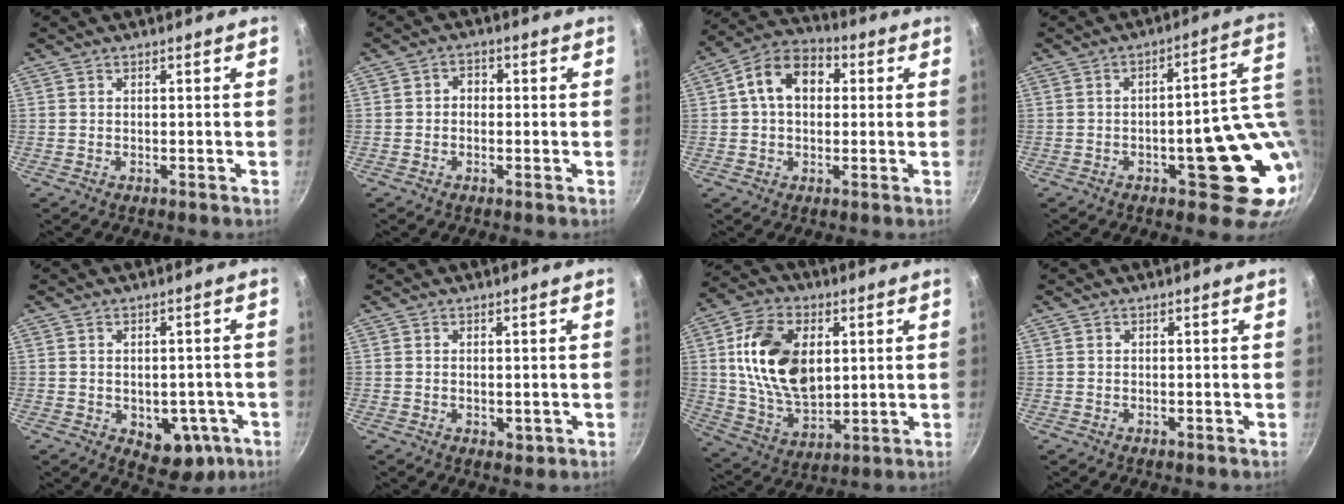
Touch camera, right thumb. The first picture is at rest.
{"total": 2.4, "force": [-0.4, 2.0, 1.3], "torque": [-0.008, 0.011, -0.011]}
{"total": 11.1, "force": [1.9, 7.9, 7.5], "torque": [-0.093, 0.029, 0.010]}
{"total": 16.0, "force": [-0.6, 5.9, 14.9], "torque": [-0.146, 0.004, 0.000]}
{"total": 9.2, "force": [-2.7, 6.2, 6.2], "torque": [-0.040, 0.003, -0.021]}
{"total": 1.6, "force": [0.0, 1.0, 1.3], "torque": [-0.015, -0.005, 0.000]}
{"total": 17.9, "force": [3.4, 11.4, 13.3], "torque": [-0.220, -0.009, 0.066]}
{"total": 0.0}